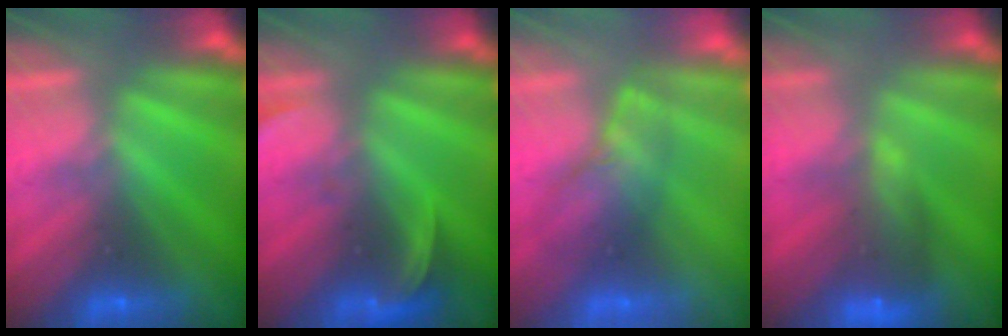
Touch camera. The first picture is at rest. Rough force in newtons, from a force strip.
{"total": 2.6}
{"total": 2.5}
{"total": 8.0}